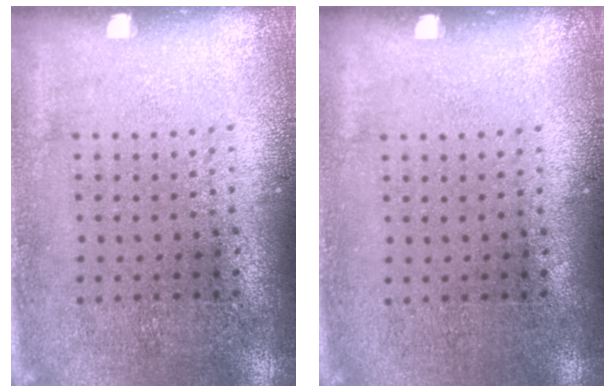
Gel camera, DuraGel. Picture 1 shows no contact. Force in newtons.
{"total": 0.0}